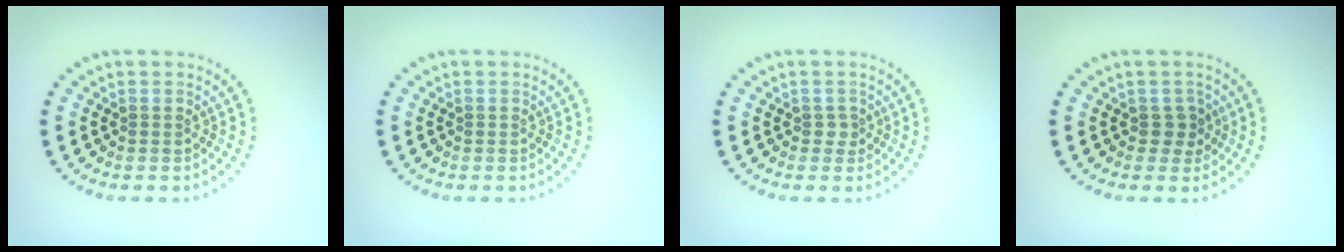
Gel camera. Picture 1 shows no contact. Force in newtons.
{"total": 0.0}
{"total": 0.9, "press": 0.7, "slide": 0.6}
{"total": 1.5, "press": 1.3, "slide": 0.8}